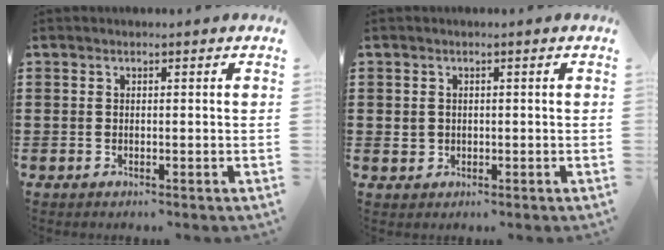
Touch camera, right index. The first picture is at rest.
{"total": 1.4, "force": [0.1, 1.4, 0.4], "torque": [-0.013, 0.005, 0.002]}